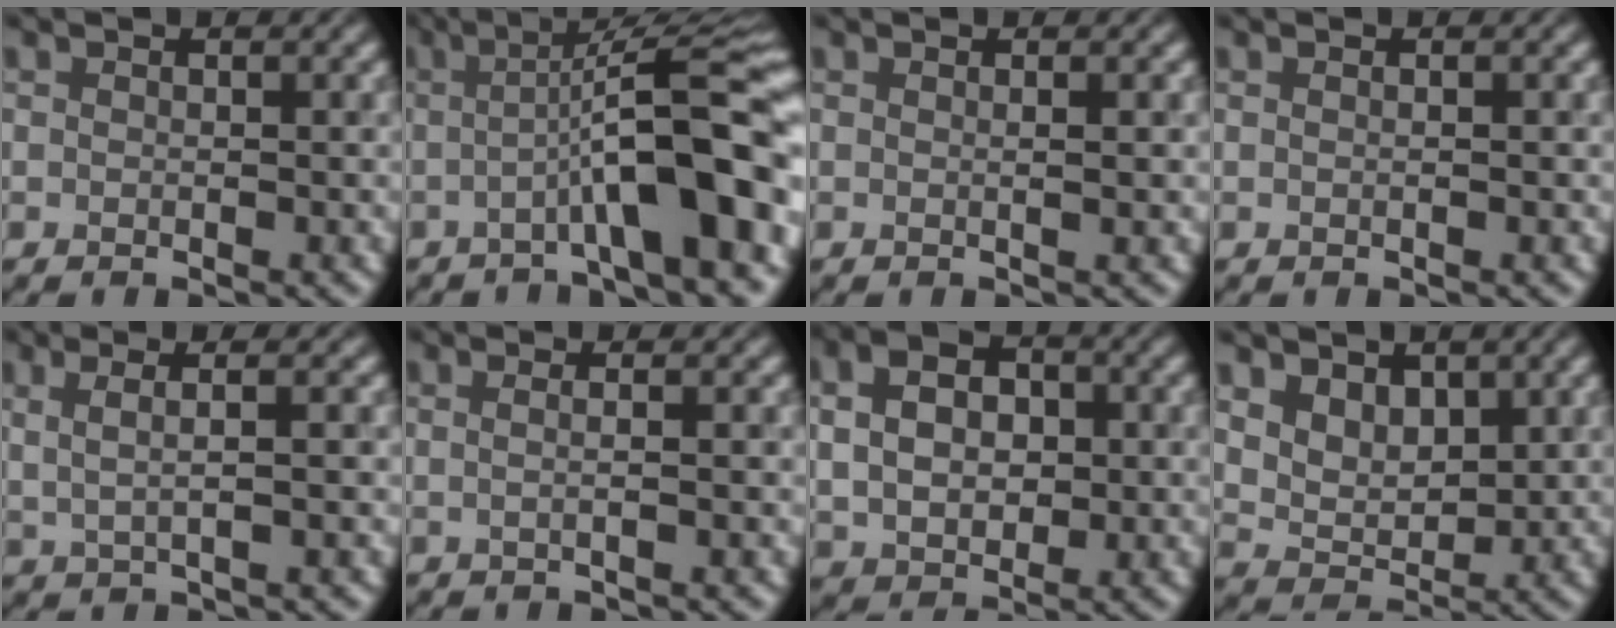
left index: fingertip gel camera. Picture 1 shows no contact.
{"total": 10.1, "force": [-1.7, 1.6, 9.8], "torque": [-0.127, 0.025, -0.038]}
{"total": 1.6, "force": [0.4, 0.7, 1.4], "torque": [-0.004, 0.000, -0.010]}
{"total": 0.8, "force": [0.2, 0.3, 0.7], "torque": [-0.003, -0.007, -0.006]}
{"total": 4.0, "force": [1.4, 1.6, 3.3], "torque": [-0.052, 0.011, 0.008]}
{"total": 3.1, "force": [0.8, 1.6, 2.5], "torque": [-0.010, 0.008, -0.019]}
{"total": 6.6, "force": [1.2, 4.7, 4.5], "torque": [-0.099, 0.017, 0.019]}
{"total": 4.3, "force": [2.3, 3.0, 2.1], "torque": [-0.055, -0.007, 0.050]}